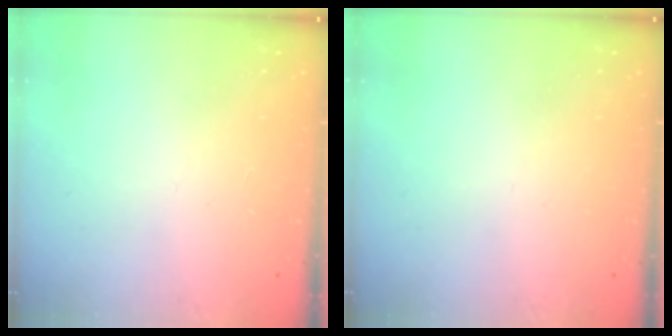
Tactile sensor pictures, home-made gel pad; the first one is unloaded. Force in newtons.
{"total": 0.0}